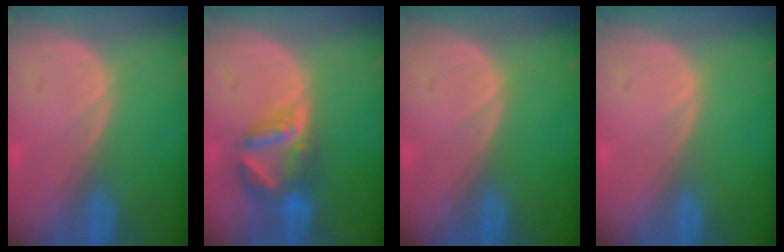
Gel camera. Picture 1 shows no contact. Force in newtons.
{"total": 7.2, "press": 6.3, "slide": 3.4}
{"total": 0.0}
{"total": 0.0}